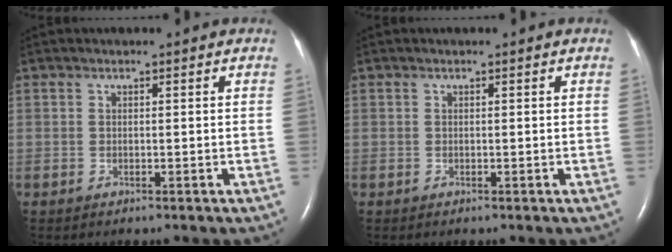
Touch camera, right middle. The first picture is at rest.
{"total": 0.0}